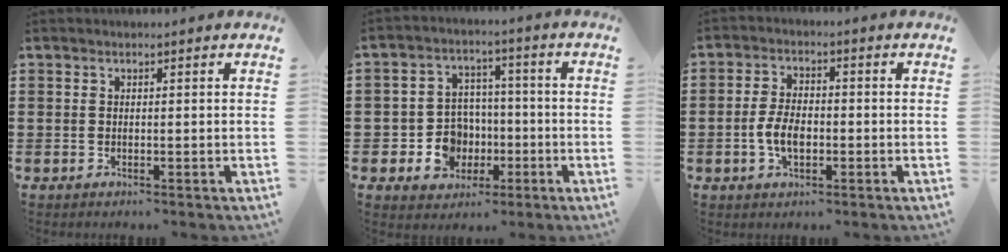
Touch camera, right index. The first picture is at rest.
{"total": 7.7, "force": [-2.1, 6.9, 2.9], "torque": [-0.083, 0.016, -0.029]}
{"total": 5.1, "force": [-1.2, 2.7, 4.1], "torque": [-0.095, 0.000, -0.027]}